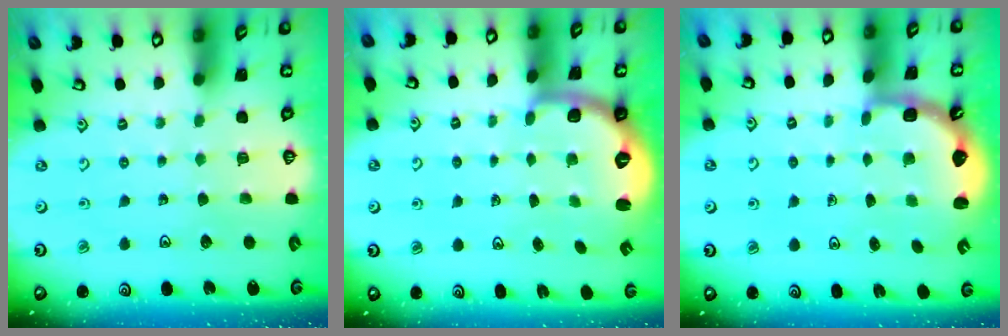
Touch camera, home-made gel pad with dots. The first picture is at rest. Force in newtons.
{"total": 2.7, "press": 1.6, "slide": 2.1}
{"total": 2.5, "press": 2.1, "slide": 1.3}